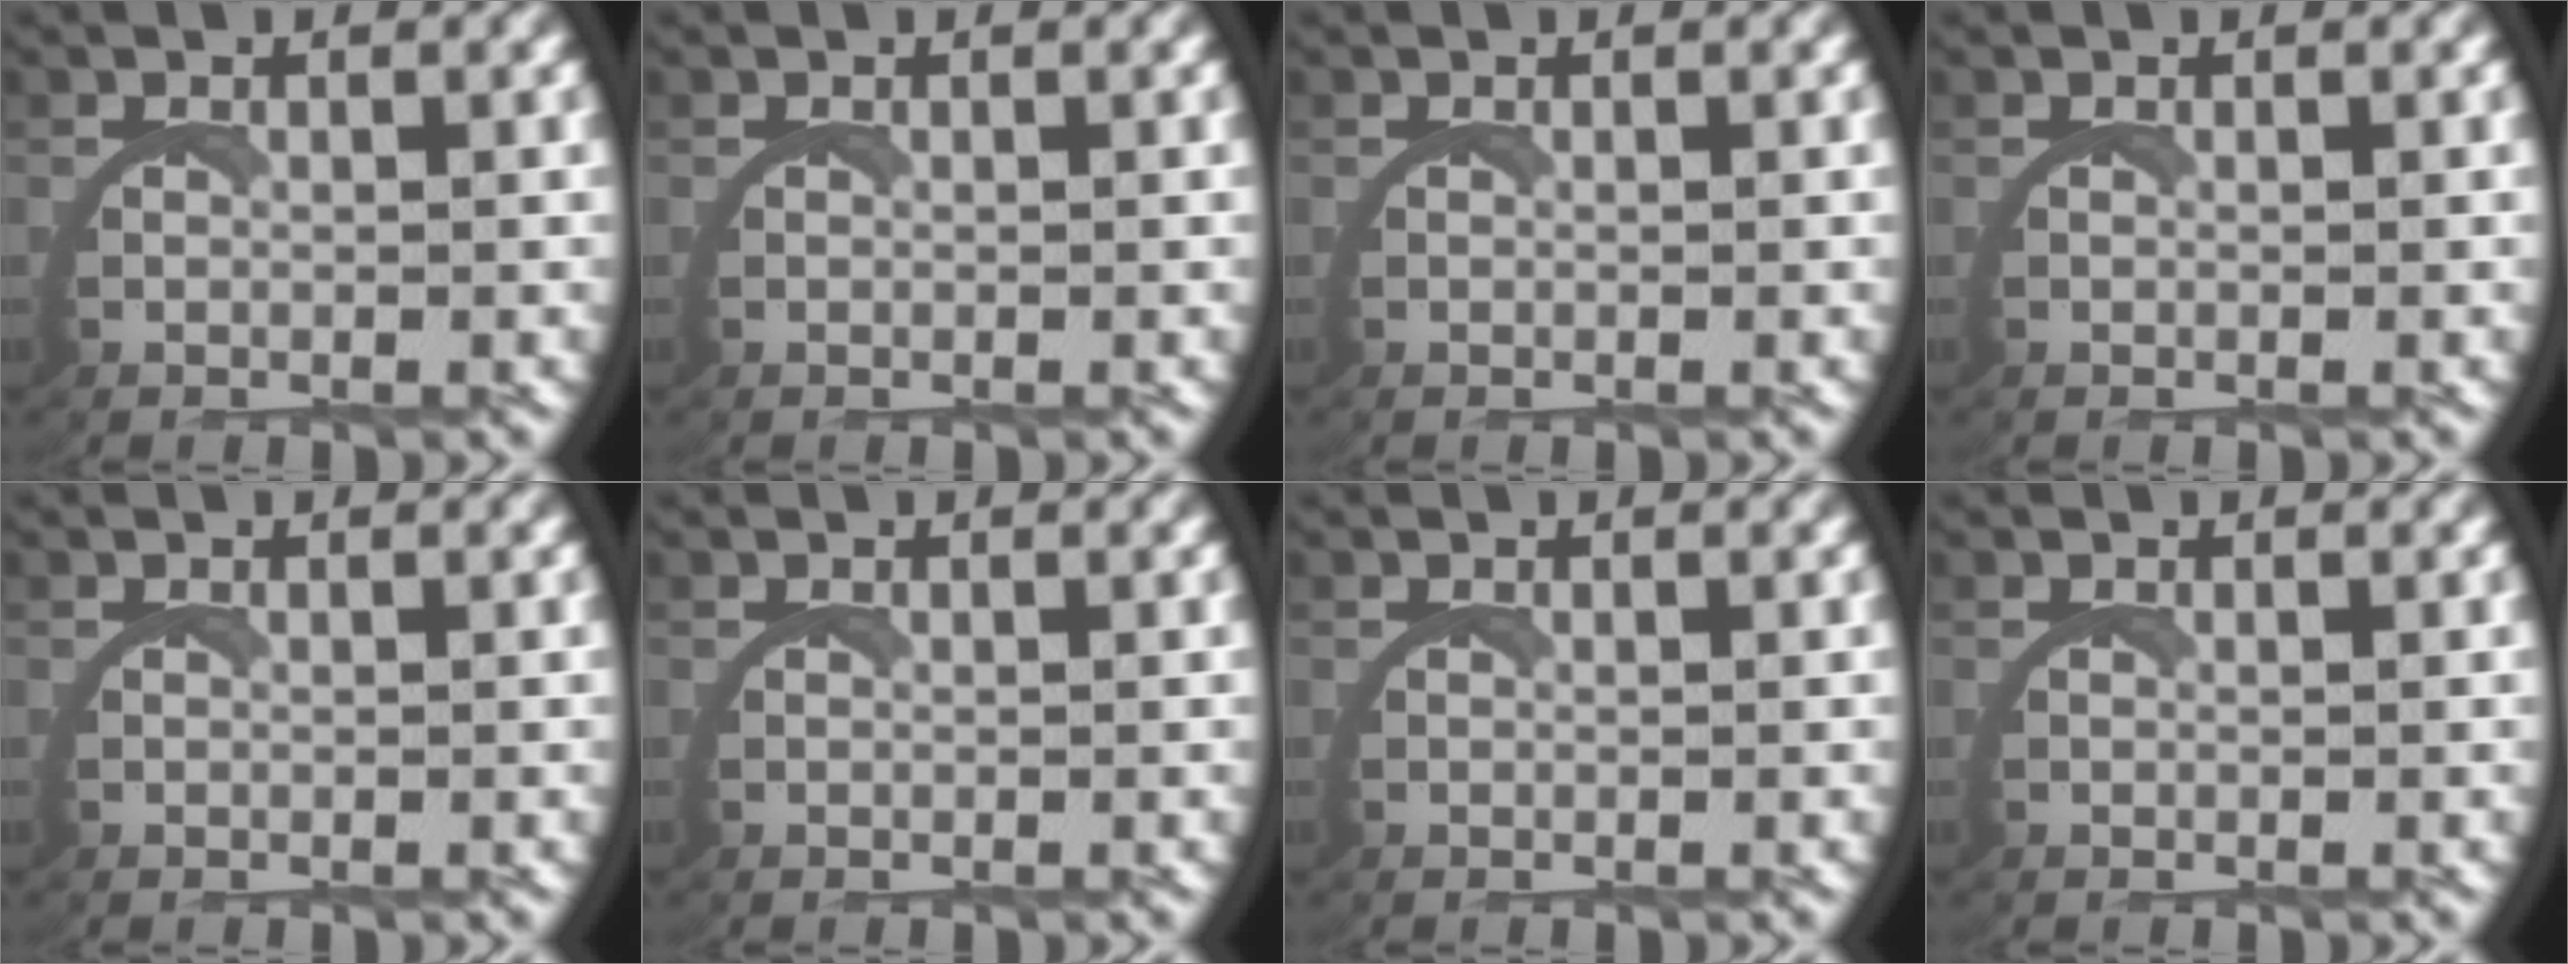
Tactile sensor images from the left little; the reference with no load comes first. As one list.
[{"total": 0.0}, {"total": 0.0}, {"total": 0.0}, {"total": 0.0}, {"total": 0.0}, {"total": 0.0}, {"total": 0.0}]